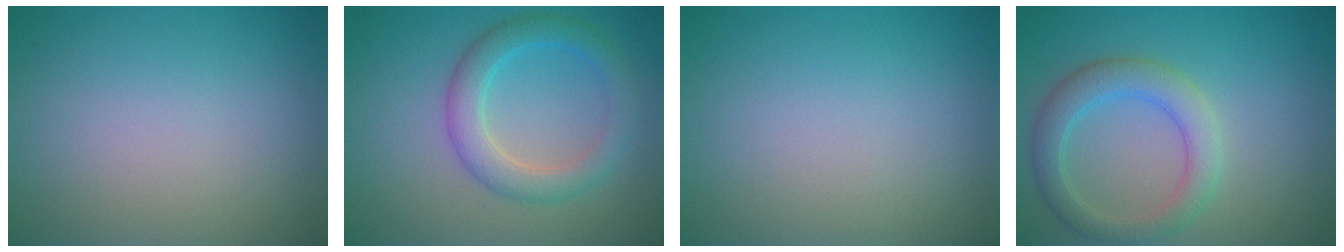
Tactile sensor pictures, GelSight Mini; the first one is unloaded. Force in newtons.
{"total": 3.9, "press": 3.9, "slide": 0.1}
{"total": 0.0}
{"total": 3.8, "press": 3.8, "slide": 0.2}